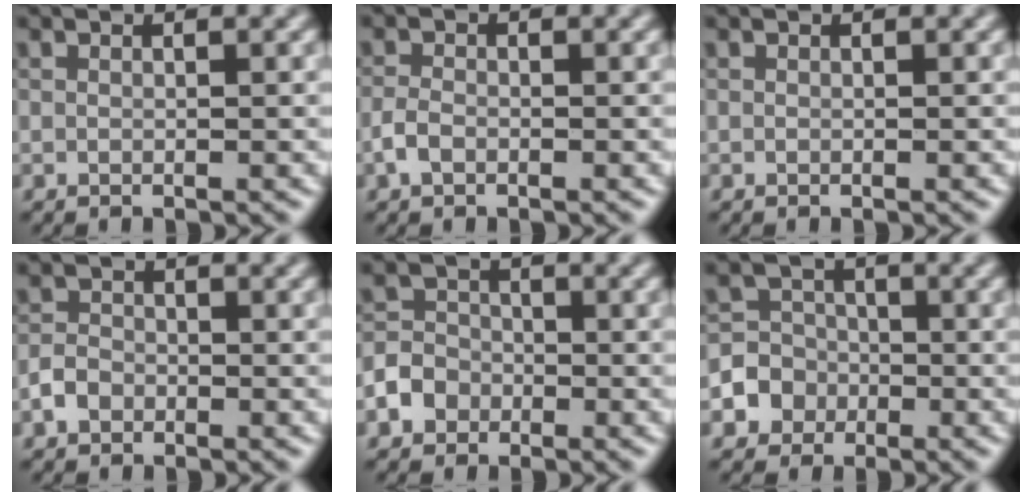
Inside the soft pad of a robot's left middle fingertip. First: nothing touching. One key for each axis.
{"total": 1.5, "fx": -0.8, "fy": 0.9, "fz": 0.9, "tx": -0.018, "ty": 0.002, "tz": -0.019}
{"total": 0.0}
{"total": 1.8, "fx": -1.0, "fy": 1.4, "fz": 0.7, "tx": -0.010, "ty": 0.003, "tz": -0.024}
{"total": 3.4, "fx": -1.7, "fy": 2.8, "fz": 0.9, "tx": -0.003, "ty": -0.003, "tz": -0.036}
{"total": 4.4, "fx": -1.7, "fy": 4.1, "fz": 0.5, "tx": 0.017, "ty": 0.003, "tz": -0.048}